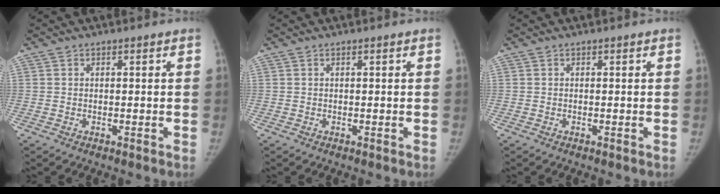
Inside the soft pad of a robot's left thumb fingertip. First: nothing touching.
{"total": 0.0}
{"total": 0.0}